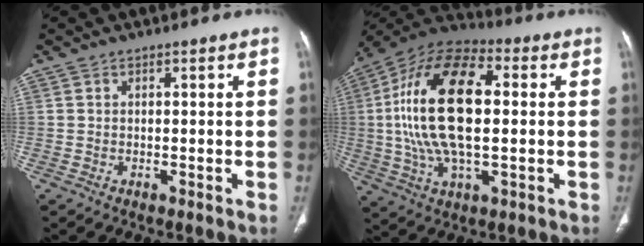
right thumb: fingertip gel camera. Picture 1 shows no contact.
{"total": 22.5, "force": [1.6, 10.8, 19.6], "torque": [-0.380, 0.016, 0.022]}